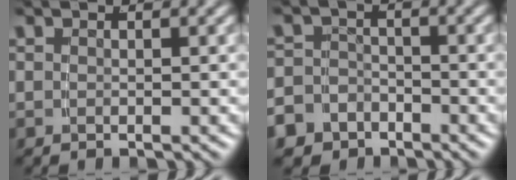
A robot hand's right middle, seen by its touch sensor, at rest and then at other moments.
{"total": 6.9, "force": [-3.9, 5.6, 1.4], "torque": [-0.033, -0.024, -0.072]}